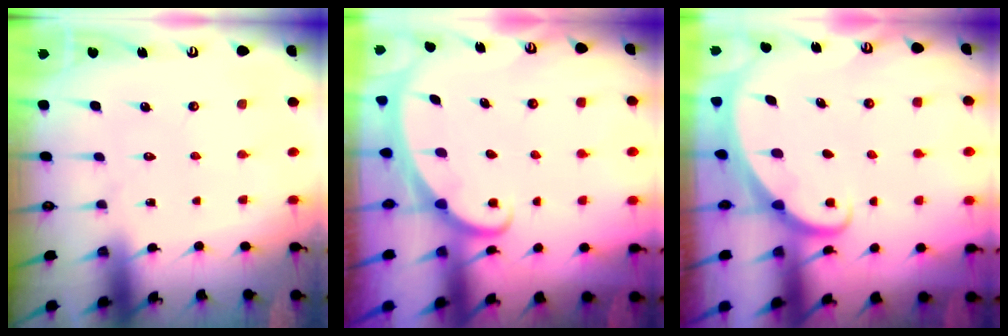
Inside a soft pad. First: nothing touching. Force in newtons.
{"total": 1.9, "press": 1.9, "slide": 0.1}
{"total": 1.7, "press": 1.7, "slide": 0.1}